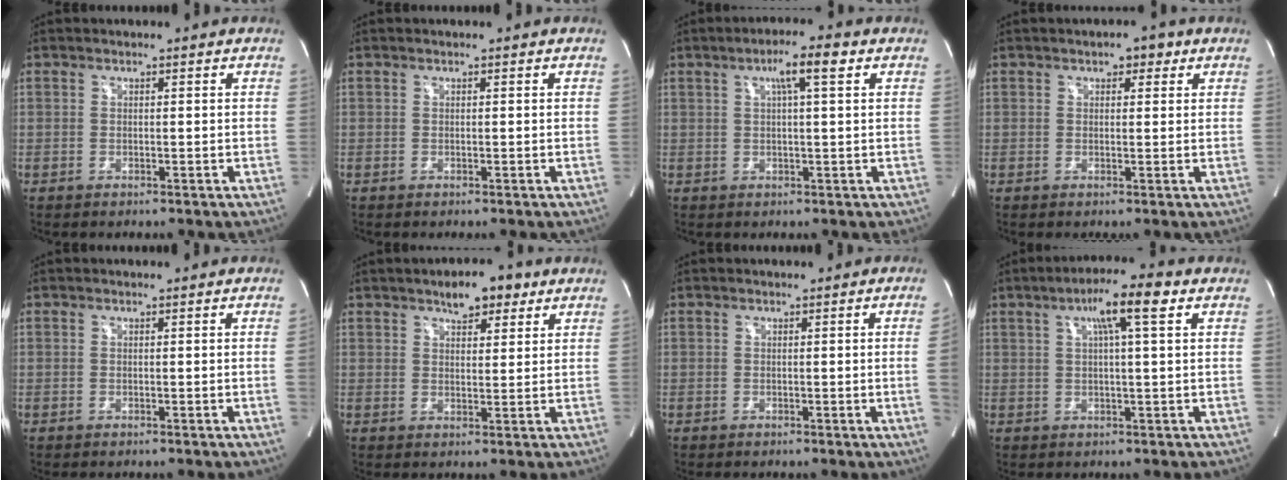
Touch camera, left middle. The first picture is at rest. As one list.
[{"total": 0.0}, {"total": 5.3, "force": [2.2, 0.2, 4.8], "torque": [-0.081, 0.011, 0.033]}, {"total": 2.6, "force": [1.5, 1.3, 1.7], "torque": [-0.024, 0.011, 0.019]}, {"total": 0.5, "force": [0.0, -0.2, 0.5], "torque": [-0.006, 0.000, -0.002]}, {"total": 5.7, "force": [3.7, 2.3, 3.7], "torque": [-0.056, 0.012, 0.055]}, {"total": 2.6, "force": [-0.1, -1.1, 2.3], "torque": [-0.031, -0.002, 0.000]}, {"total": 7.7, "force": [3.2, 0.2, 7.0], "torque": [-0.122, 0.017, 0.049]}]